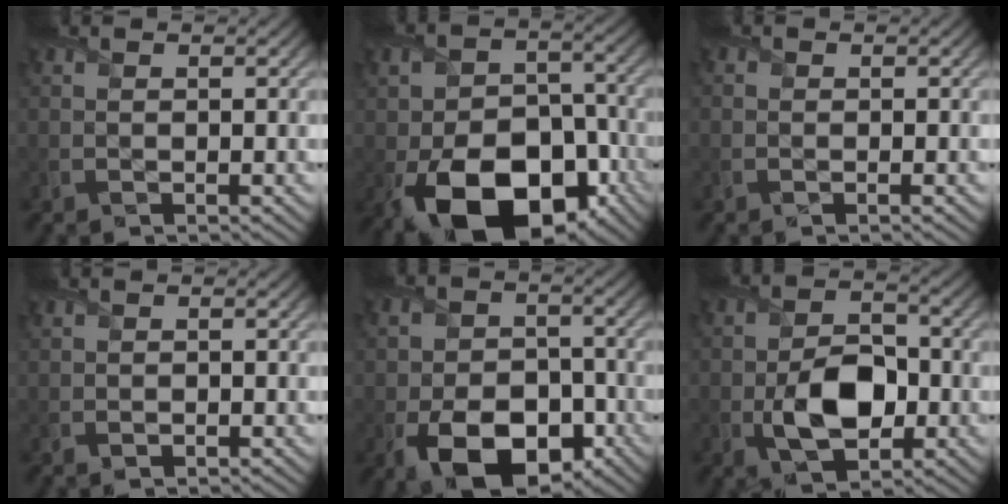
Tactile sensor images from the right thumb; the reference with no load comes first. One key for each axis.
{"total": 16.8, "fx": -7.4, "fy": 10.7, "fz": 10.7, "tx": -0.180, "ty": -0.046, "tz": -0.110}
{"total": 0.0}
{"total": 0.0}
{"total": 11.8, "fx": -5.1, "fy": 7.3, "fz": 7.6, "tx": -0.144, "ty": -0.031, "tz": -0.080}
{"total": 7.1, "fx": -1.5, "fy": 4.3, "fz": 5.5, "tx": -0.108, "ty": -0.009, "tz": -0.026}